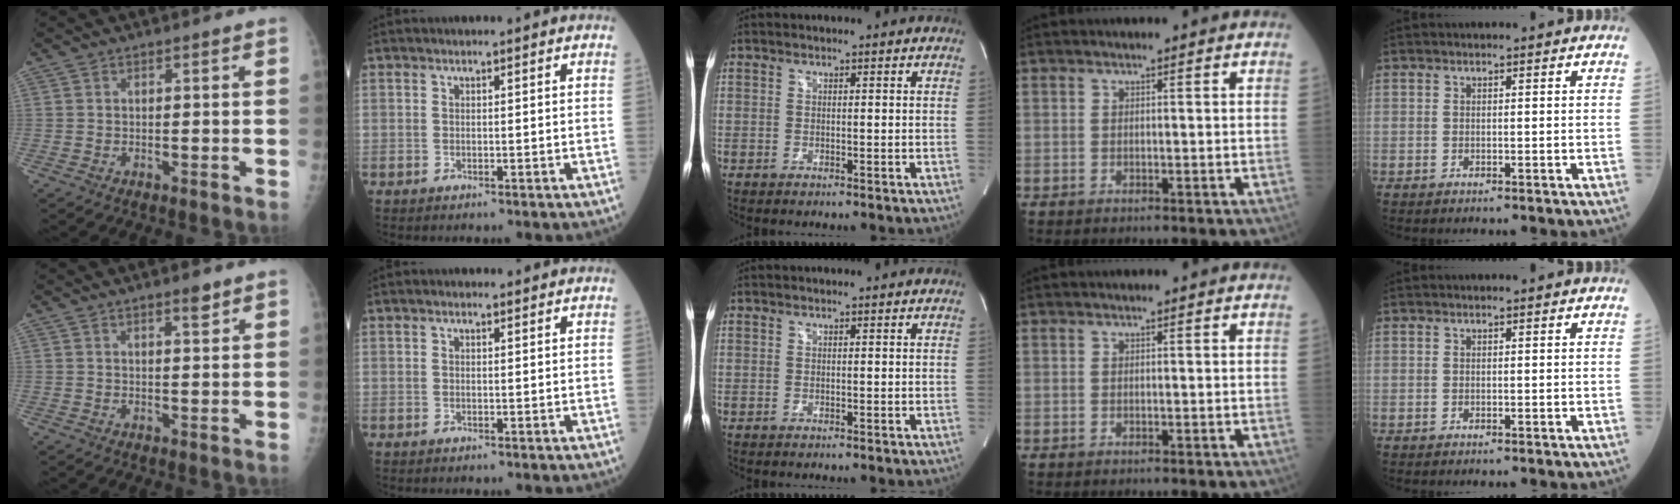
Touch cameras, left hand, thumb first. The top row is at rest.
{"thumb": {"total": 2.7, "force": [1.9, 0.7, 1.8], "torque": [-0.021, -0.012, 0.029]}, "index": {"total": 0.7, "force": [0.6, 0.3, 0.4], "torque": [-0.015, 0.005, 0.008]}}